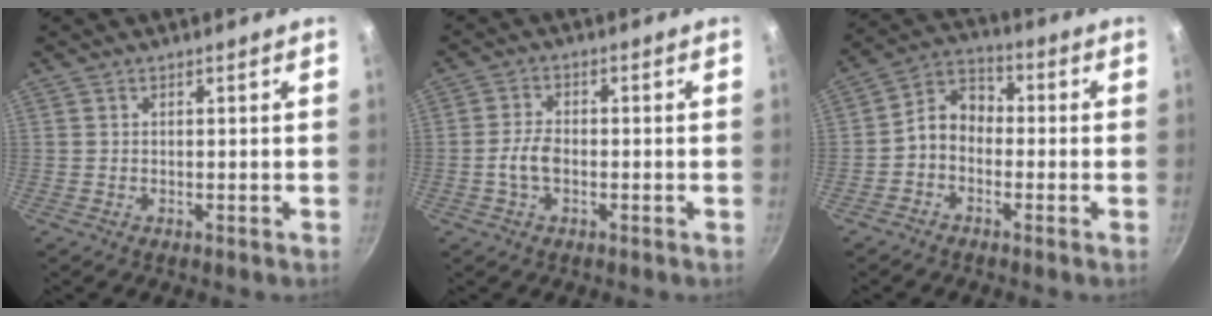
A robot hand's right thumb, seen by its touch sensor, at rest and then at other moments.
{"total": 4.4, "force": [-1.1, 2.5, 3.4], "torque": [-0.068, 0.017, -0.025]}
{"total": 6.8, "force": [-1.7, 5.1, 4.1], "torque": [-0.054, 0.037, -0.050]}